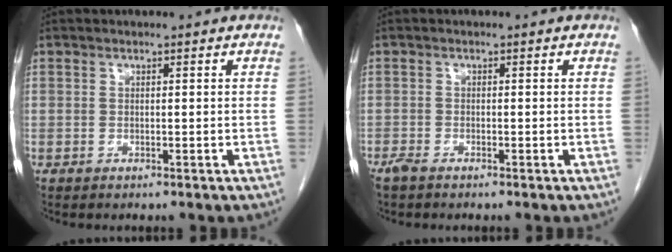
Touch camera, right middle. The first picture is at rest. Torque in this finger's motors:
{"motor_torque": [0.17, -0.08, 0.04, 0.04]}